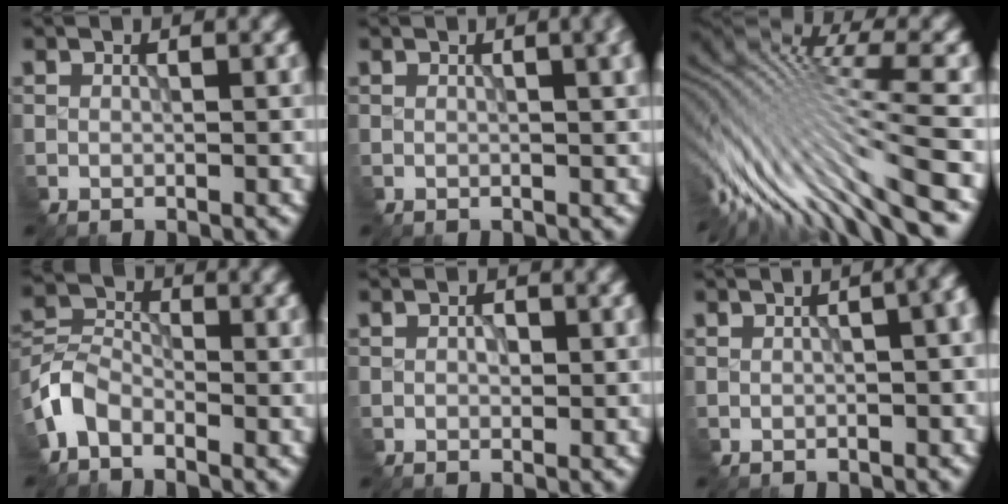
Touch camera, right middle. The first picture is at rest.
{"total": 4.3, "force": [1.1, 2.0, 3.6], "torque": [-0.024, 0.012, 0.013]}
{"total": 12.5, "force": [-5.5, 2.5, 10.9], "torque": [-0.216, 0.021, -0.087]}
{"total": 4.4, "force": [-2.8, 2.7, 2.1], "torque": [-0.048, 0.003, -0.069]}
{"total": 1.0, "force": [0.0, 0.8, 0.6], "torque": [-0.011, 0.001, 0.000]}
{"total": 14.7, "force": [1.1, 7.0, 12.8], "torque": [-0.077, 0.043, -0.007]}